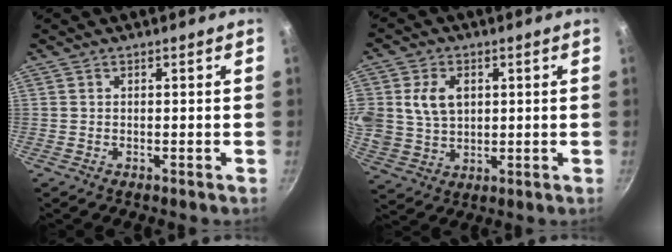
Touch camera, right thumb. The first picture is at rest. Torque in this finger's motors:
{"motor_torque": [-0.06, 0.78, 0.84, 0.04, 0.40]}